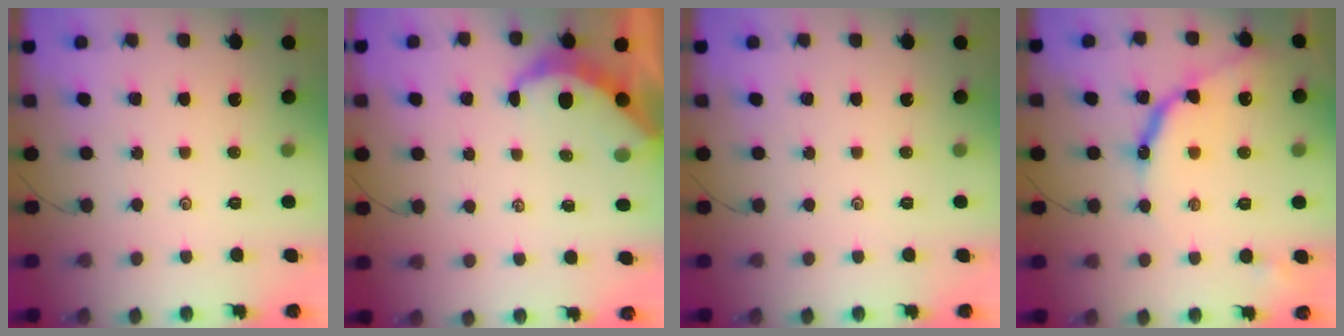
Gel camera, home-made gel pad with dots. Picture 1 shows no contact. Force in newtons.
{"total": 5.3, "press": 5.3, "slide": 0.1}
{"total": 0.0}
{"total": 11.2, "press": 11.2, "slide": 1.0}